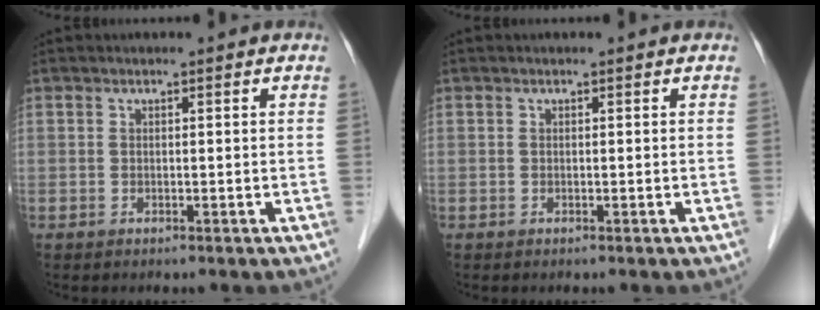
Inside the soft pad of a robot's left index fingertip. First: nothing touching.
{"total": 0.0}